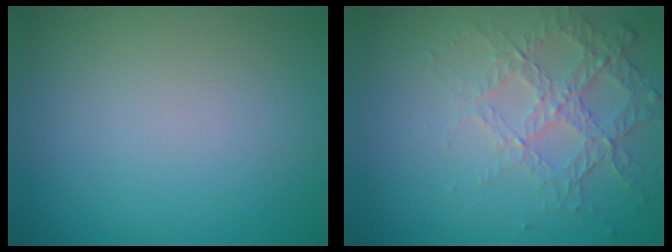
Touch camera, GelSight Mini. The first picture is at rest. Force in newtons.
{"total": 4.3, "press": 2.8, "slide": 3.3}